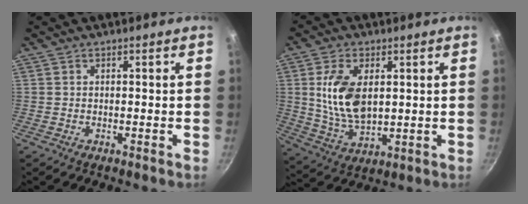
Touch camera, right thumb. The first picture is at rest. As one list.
[{"total": 12.2, "force": [2.3, 6.9, 9.9], "torque": [-0.178, -0.017, 0.050]}]